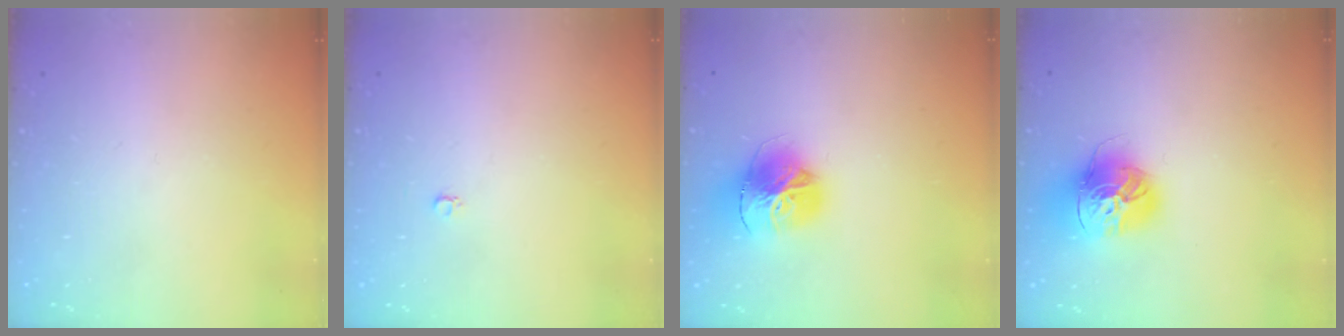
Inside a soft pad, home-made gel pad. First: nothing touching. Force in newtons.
{"total": 2.6, "press": 2.6, "slide": 0.3}
{"total": 17.3, "press": 17.2, "slide": 1.8}
{"total": 18.0, "press": 17.9, "slide": 1.7}